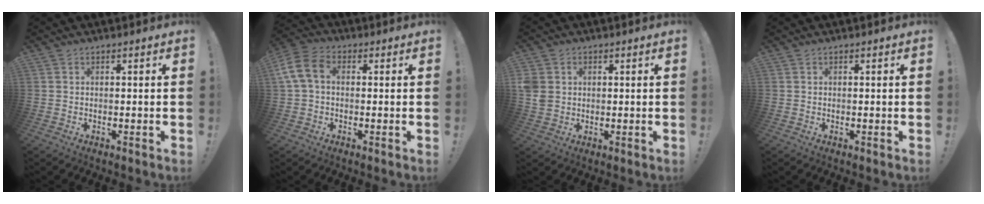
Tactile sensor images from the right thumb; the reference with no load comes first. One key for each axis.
{"total": 9.2, "fx": 1.3, "fy": 6.1, "fz": 6.8, "tx": -0.142, "ty": 0.010, "tz": 0.033}
{"total": 4.6, "fx": 0.9, "fy": 3.9, "fz": 2.4, "tx": -0.052, "ty": 0.000, "tz": 0.019}
{"total": 0.0}